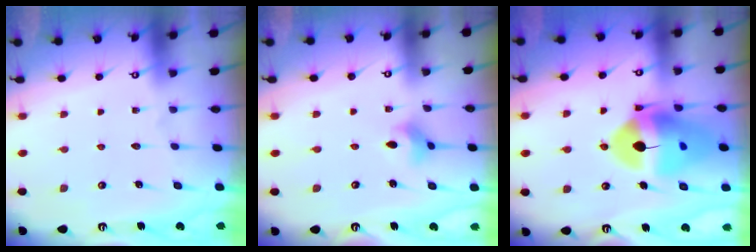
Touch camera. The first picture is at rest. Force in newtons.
{"total": 3.4, "press": 3.4, "slide": 0.5}
{"total": 17.9, "press": 17.8, "slide": 1.9}